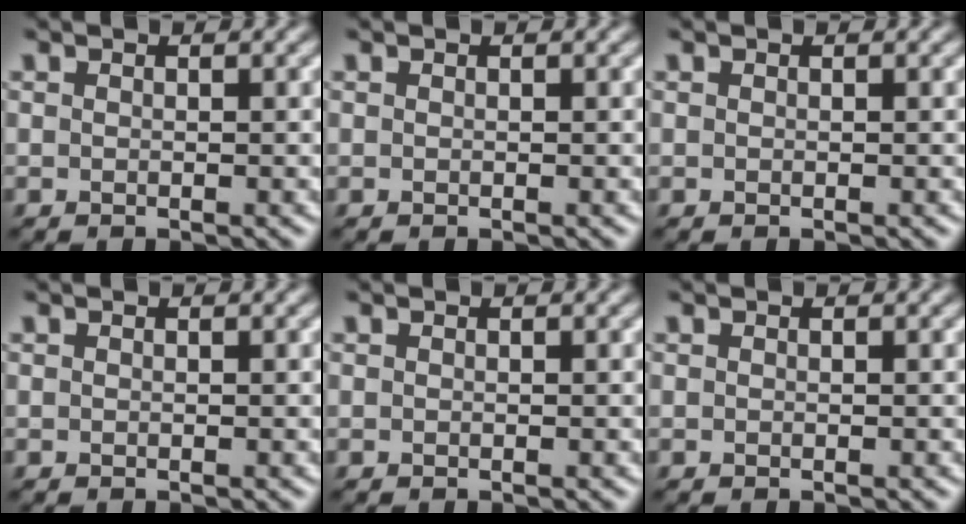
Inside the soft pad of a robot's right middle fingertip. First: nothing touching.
{"total": 0.0}
{"total": 0.0}
{"total": 0.0}
{"total": 0.0}
{"total": 0.0}